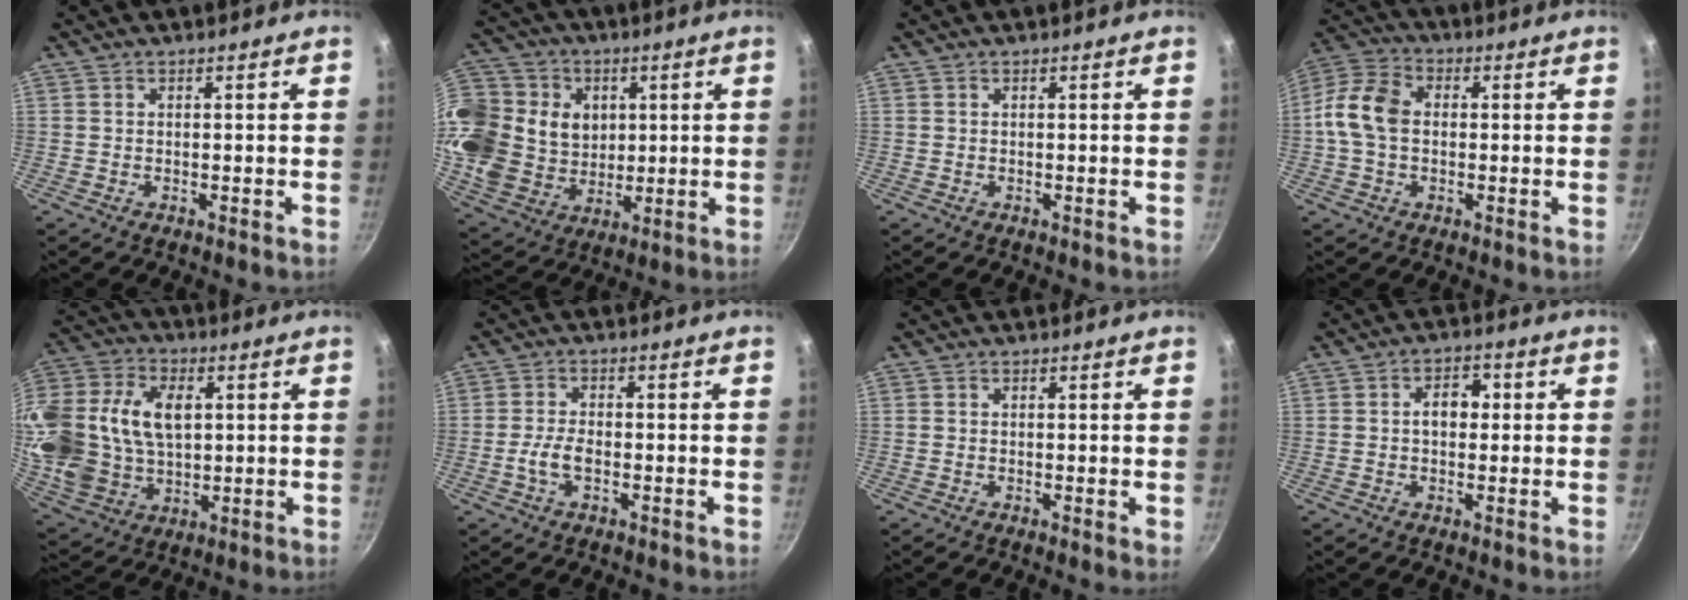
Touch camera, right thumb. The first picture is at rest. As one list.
[{"total": 25.7, "force": [6.2, 21.6, 12.6], "torque": [-0.289, 0.014, 0.127]}, {"total": 0.0}, {"total": 10.5, "force": [0.1, 7.6, 7.3], "torque": [-0.127, 0.027, -0.015]}, {"total": 23.3, "force": [3.8, 16.2, 16.4], "torque": [-0.333, 0.009, 0.076]}, {"total": 5.9, "force": [-2.3, 2.9, 4.6], "torque": [-0.093, 0.024, -0.050]}, {"total": 0.6, "force": [0.1, 0.1, 0.6], "torque": [-0.008, -0.002, -0.002]}, {"total": 4.9, "force": [0.4, 3.5, 3.5], "torque": [-0.025, 0.013, -0.001]}]